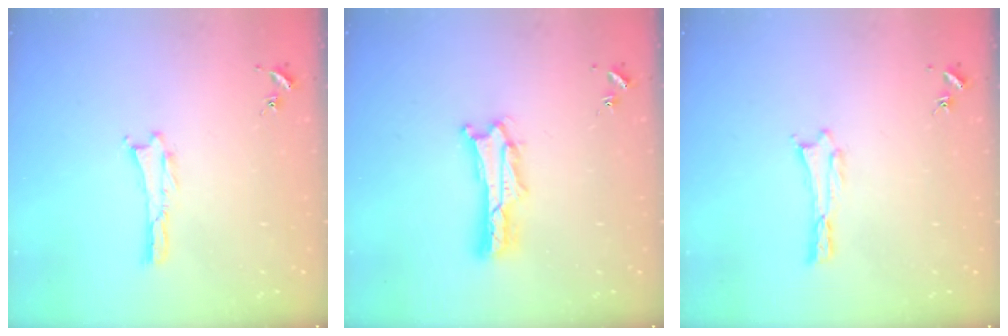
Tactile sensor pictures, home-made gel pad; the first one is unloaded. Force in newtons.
{"total": 2.0, "press": 2.0, "slide": 0.3}
{"total": 0.0}